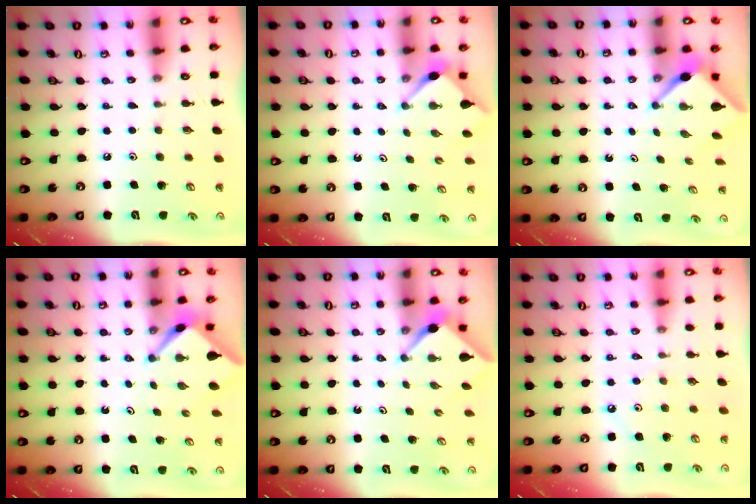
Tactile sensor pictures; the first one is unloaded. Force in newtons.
{"total": 2.8, "press": 2.8, "slide": 0.3}
{"total": 3.2, "press": 3.2, "slide": 0.2}
{"total": 2.7, "press": 2.6, "slide": 0.2}
{"total": 2.5, "press": 2.5, "slide": 0.3}
{"total": 3.2, "press": 3.2, "slide": 0.6}